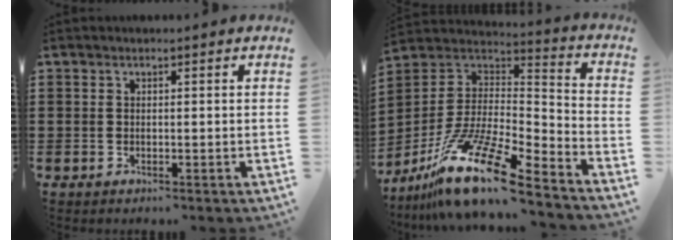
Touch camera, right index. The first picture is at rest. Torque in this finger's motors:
{"motor_torque": [2.14, 0.00, 1.05, 0.21]}